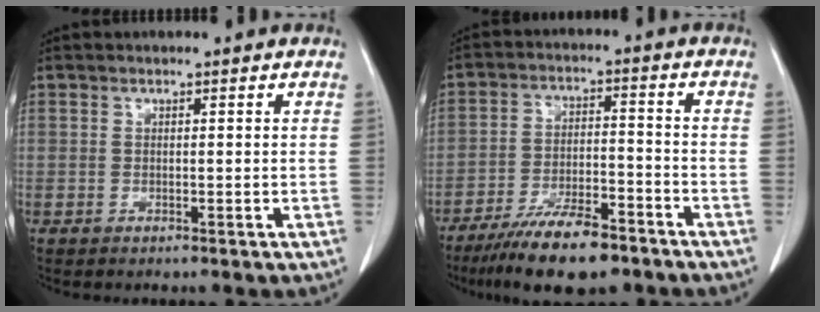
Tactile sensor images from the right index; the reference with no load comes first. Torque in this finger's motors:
{"motor_torque": [0.42, -0.35, 0.25, 0.04]}